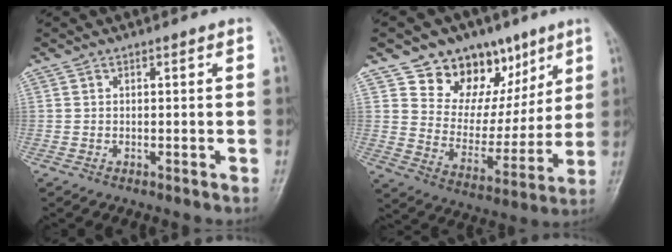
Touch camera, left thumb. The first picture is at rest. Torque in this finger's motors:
{"motor_torque": [0.25, 0.19, -0.37, -0.39, 0.09]}